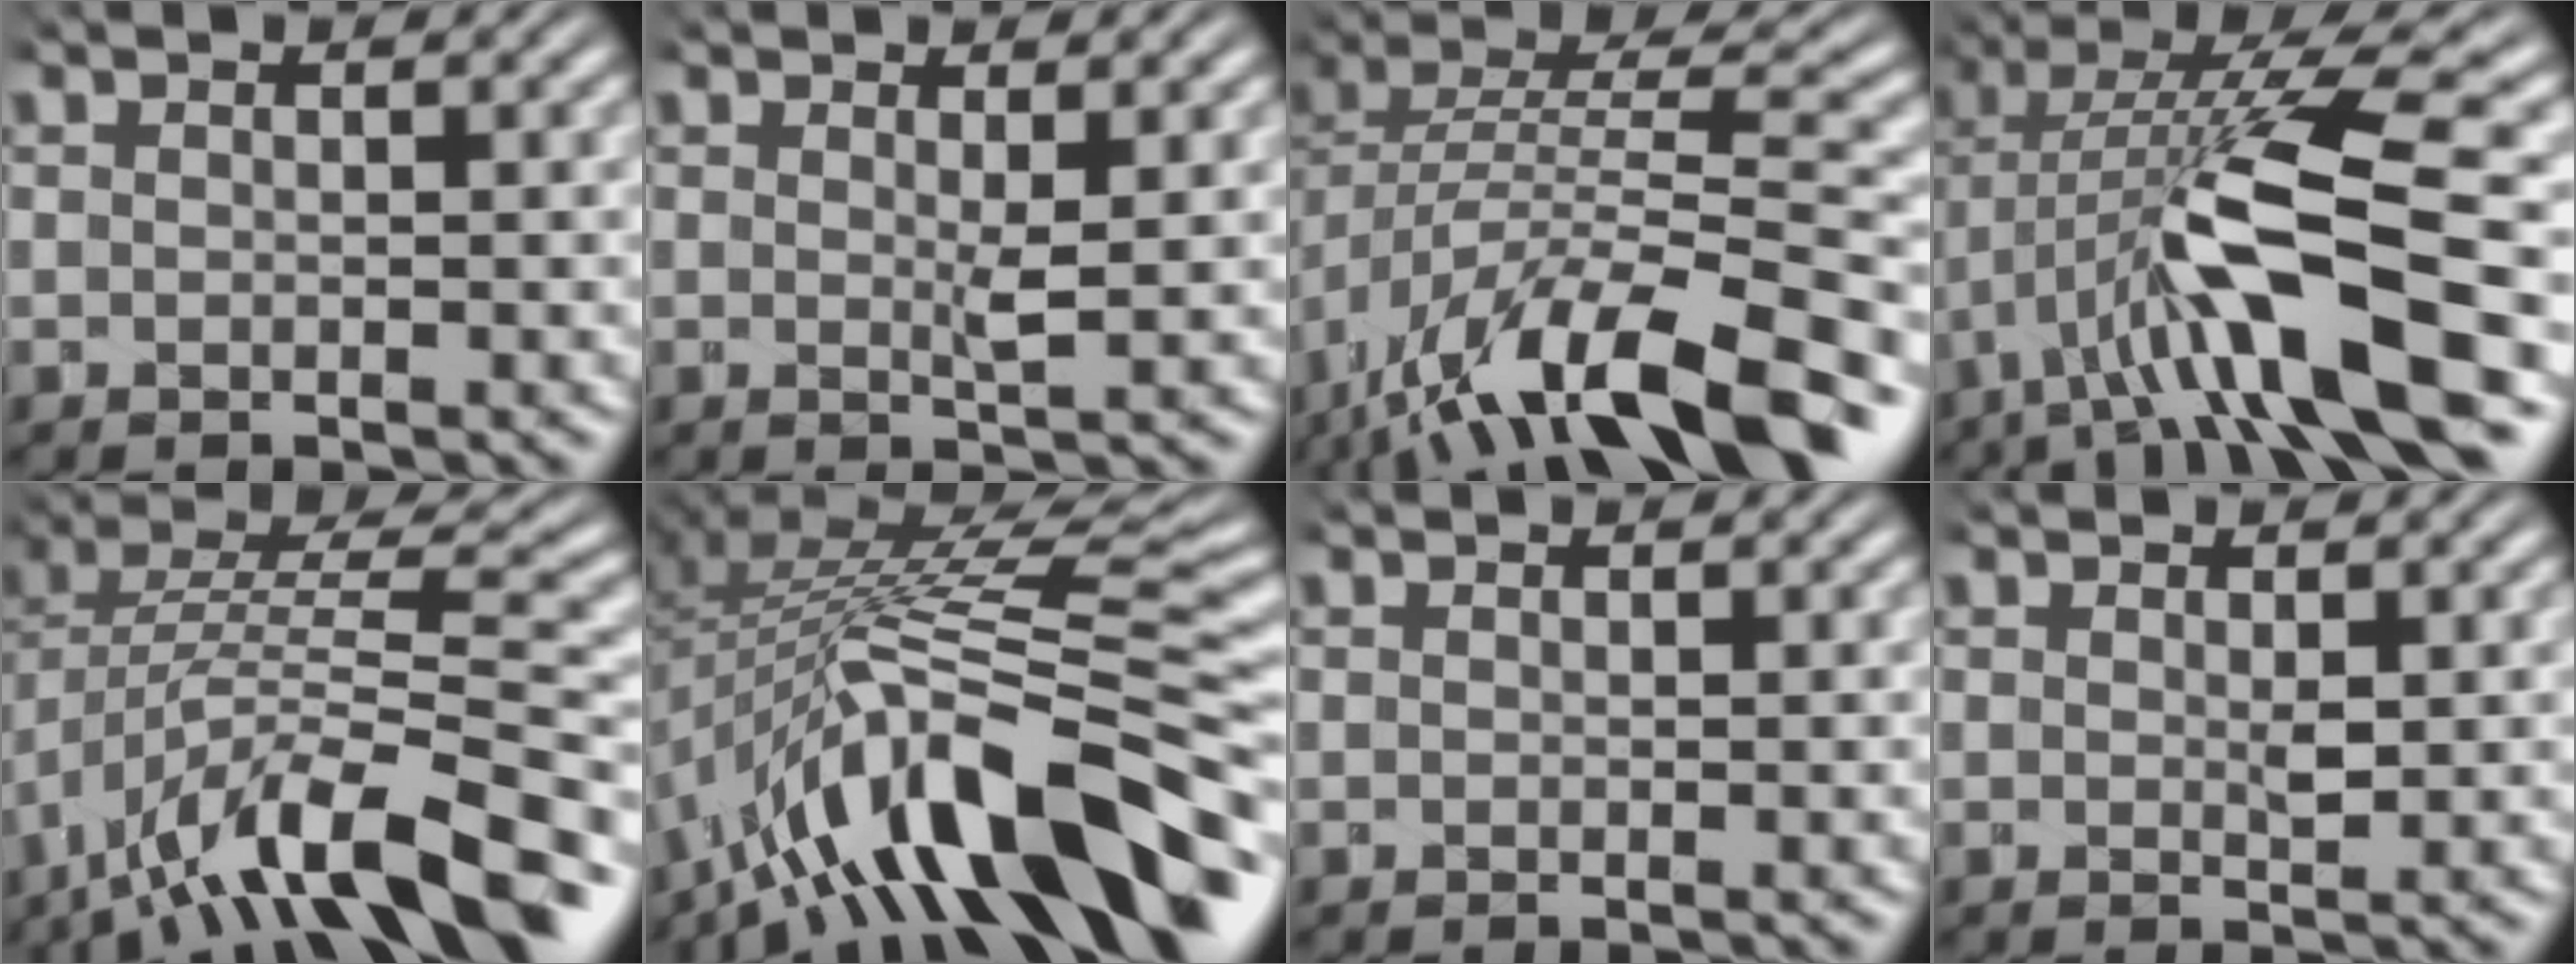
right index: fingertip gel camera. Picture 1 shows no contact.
{"total": 1.7, "force": [1.4, -0.5, 0.9], "torque": [-0.012, 0.002, 0.024]}
{"total": 10.3, "force": [-3.0, 5.2, 8.4], "torque": [-0.145, -0.012, -0.037]}
{"total": 8.7, "force": [0.6, 2.3, 8.4], "torque": [-0.154, 0.004, 0.018]}
{"total": 9.0, "force": [-2.7, 4.7, 7.2], "torque": [-0.119, -0.004, -0.038]}
{"total": 12.9, "force": [-3.3, 5.5, 11.3], "torque": [-0.185, -0.006, -0.033]}
{"total": 0.0}
{"total": 1.3, "force": [1.1, 0.3, 0.7], "torque": [-0.008, 0.003, 0.017]}